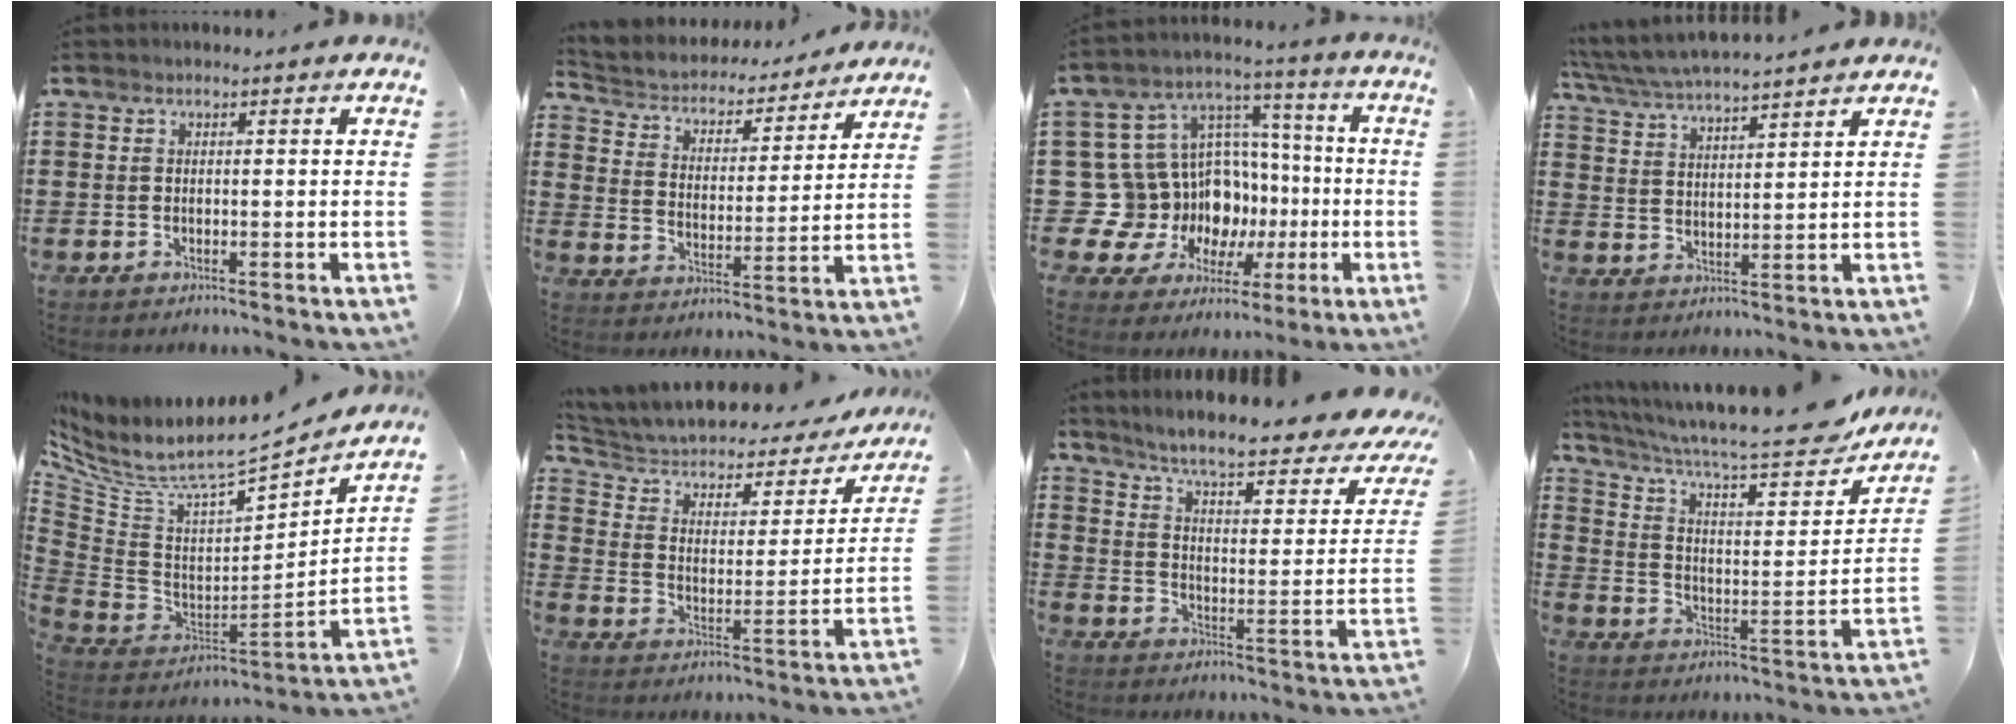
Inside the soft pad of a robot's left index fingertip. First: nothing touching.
{"total": 3.7, "force": [3.5, 1.1, 0.6], "torque": [-0.034, -0.028, 0.052]}
{"total": 15.0, "force": [-2.8, 13.9, 4.8], "torque": [-0.144, -0.027, -0.008]}
{"total": 5.0, "force": [4.8, 0.0, 1.4], "torque": [-0.046, -0.026, 0.082]}
{"total": 7.0, "force": [5.4, 1.7, 4.1], "torque": [-0.105, -0.055, 0.087]}
{"total": 4.4, "force": [3.1, 2.6, 1.7], "torque": [-0.056, -0.023, 0.044]}
{"total": 6.2, "force": [4.9, -0.1, 3.8], "torque": [-0.092, -0.041, 0.076]}
{"total": 11.5, "force": [9.4, 1.7, 6.3], "torque": [-0.127, -0.066, 0.151]}